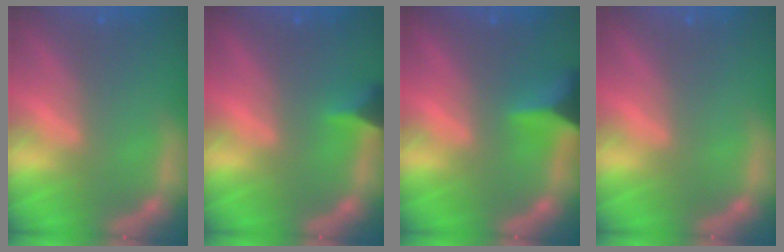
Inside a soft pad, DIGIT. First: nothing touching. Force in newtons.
{"total": 2.4}
{"total": 5.4}
{"total": 0.0}